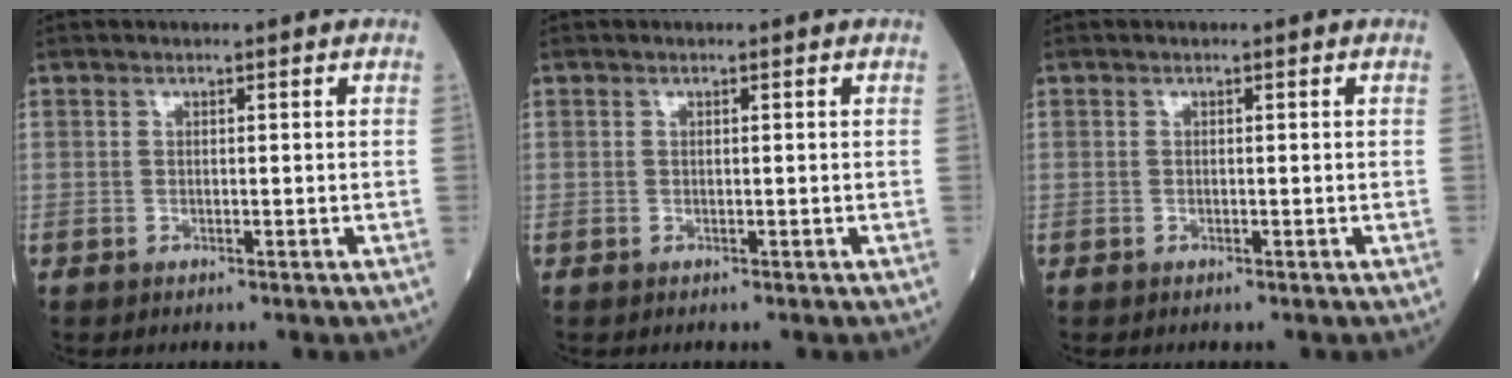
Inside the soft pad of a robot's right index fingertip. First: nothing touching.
{"total": 0.0}
{"total": 0.0}